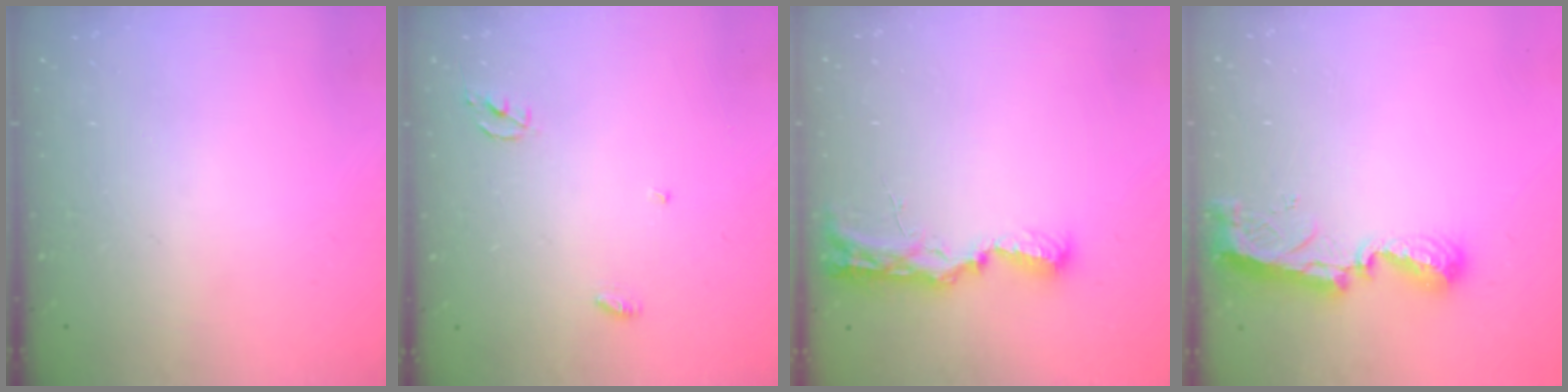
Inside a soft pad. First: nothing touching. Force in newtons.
{"total": 3.2, "press": 3.2, "slide": 0.2}
{"total": 11.0, "press": 9.9, "slide": 5.0}
{"total": 9.0, "press": 9.0, "slide": 0.5}